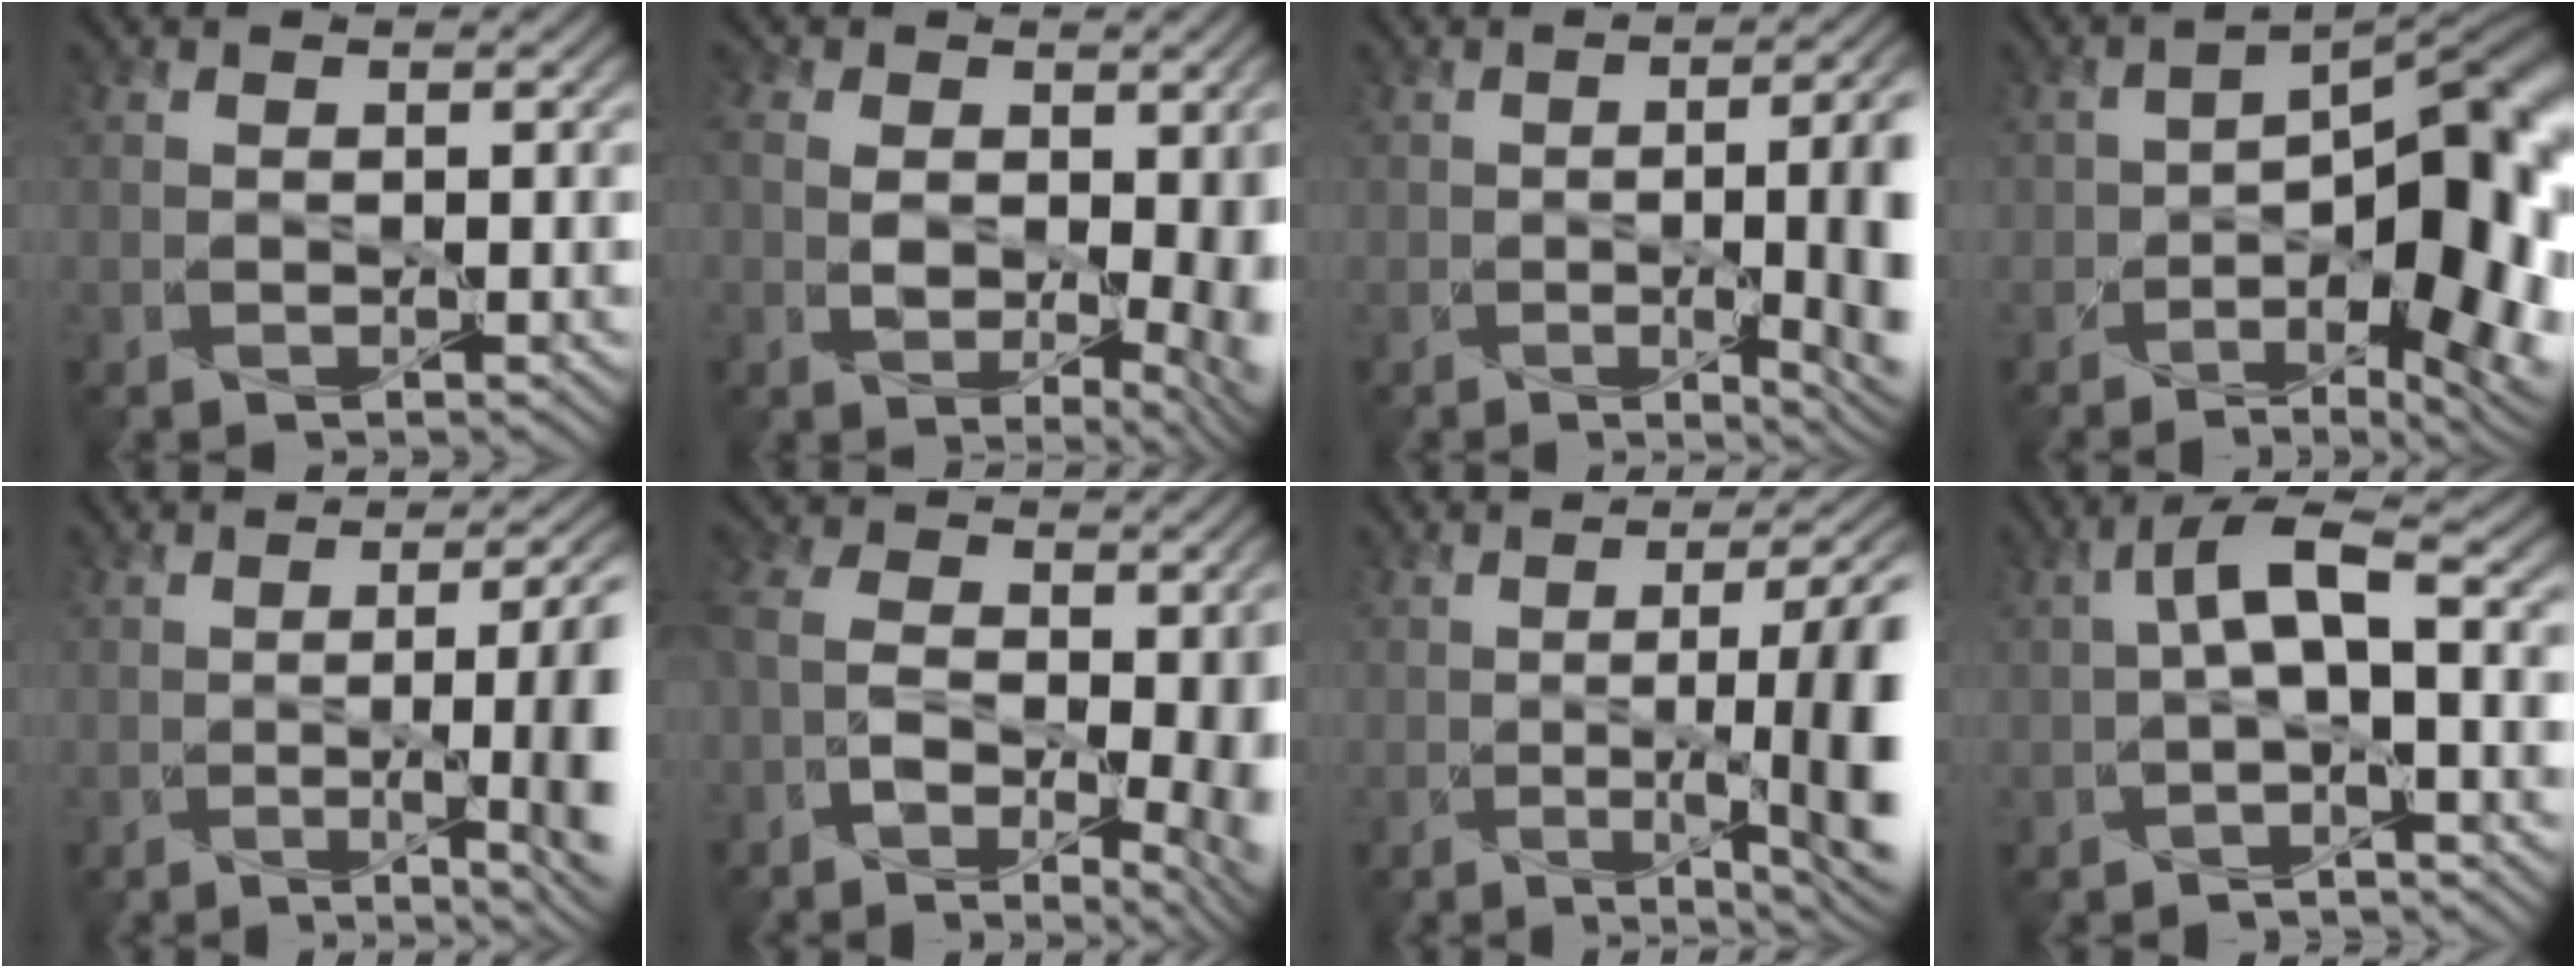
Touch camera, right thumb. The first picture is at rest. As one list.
[{"total": 12.0, "force": [0.1, 7.4, 9.4], "torque": [-0.163, -0.027, 0.027]}, {"total": 12.1, "force": [-2.0, 4.7, 11.0], "torque": [-0.097, 0.000, -0.026]}, {"total": 17.9, "force": [-5.3, 8.8, 14.6], "torque": [-0.155, -0.017, -0.066]}, {"total": 13.3, "force": [-2.1, 4.8, 12.2], "torque": [-0.114, 0.010, -0.033]}, {"total": 12.9, "force": [-3.9, 6.5, 10.4], "torque": [-0.178, -0.016, -0.058]}, {"total": 12.6, "force": [-2.1, 3.5, 12.0], "torque": [-0.130, 0.005, -0.034]}, {"total": 3.8, "force": [-0.7, 0.8, 3.6], "torque": [-0.072, 0.020, -0.018]}]